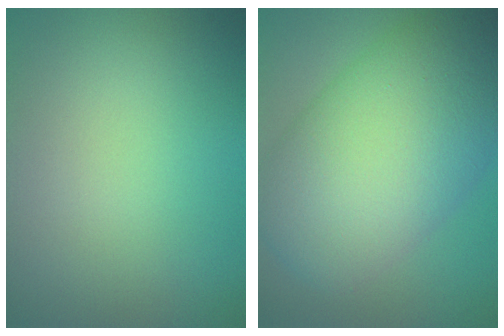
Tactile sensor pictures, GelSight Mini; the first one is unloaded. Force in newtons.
{"total": 12.7, "press": 12.7, "slide": 0.4}